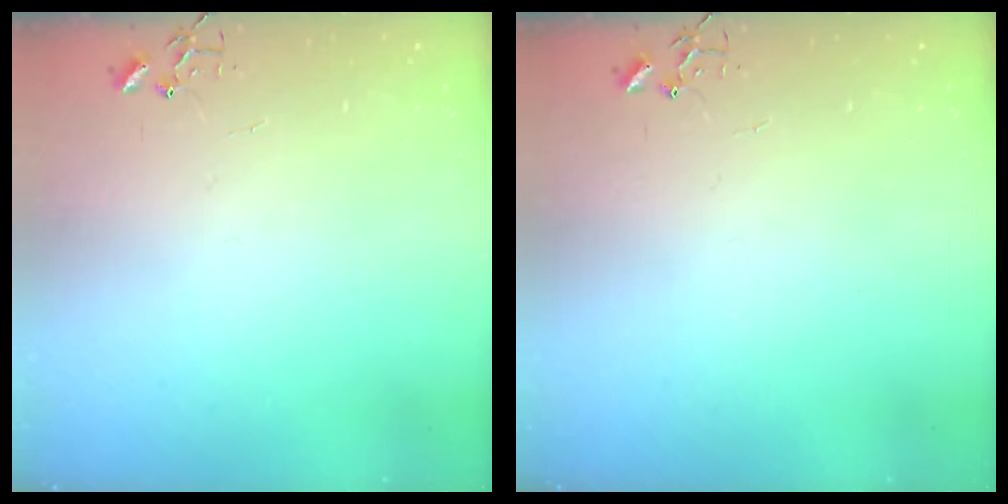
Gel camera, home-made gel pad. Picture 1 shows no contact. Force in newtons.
{"total": 0.0}